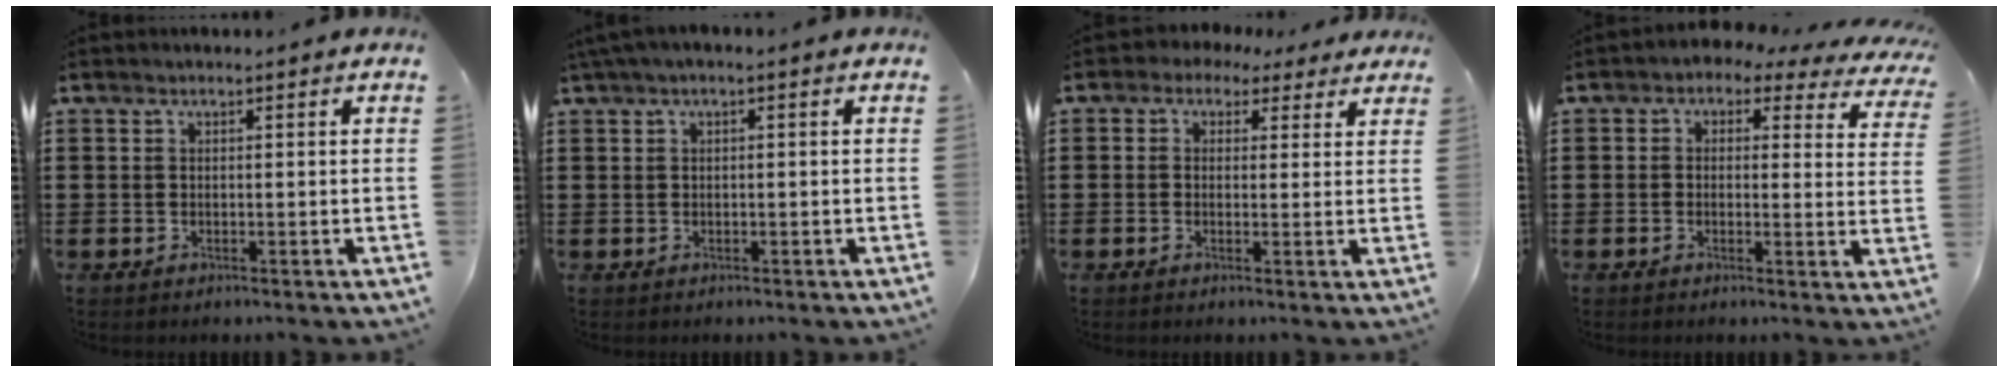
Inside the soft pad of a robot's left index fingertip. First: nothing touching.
{"total": 1.2, "force": [-0.4, 0.2, 1.1], "torque": [-0.016, -0.004, -0.008]}
{"total": 2.0, "force": [0.9, 1.6, 0.7], "torque": [-0.023, 0.005, 0.015]}
{"total": 1.8, "force": [0.5, 1.3, 1.2], "torque": [-0.031, -0.005, 0.002]}